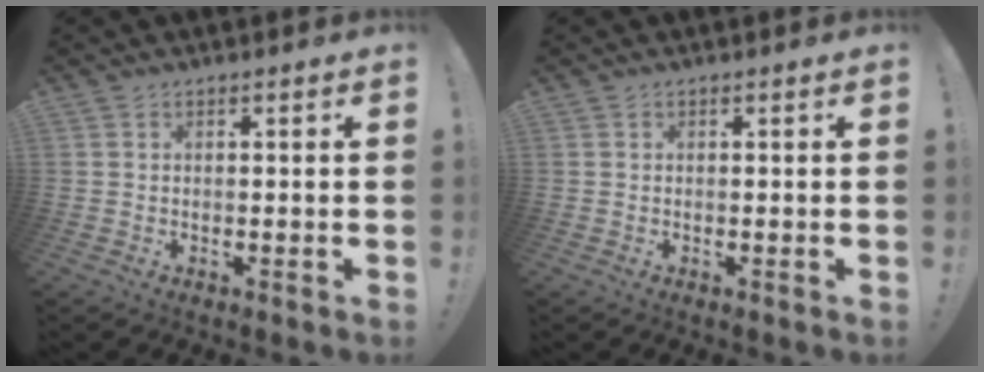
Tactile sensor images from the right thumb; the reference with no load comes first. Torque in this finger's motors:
{"motor_torque": [0.00, 0.00, 0.03, 0.03, 0.02]}